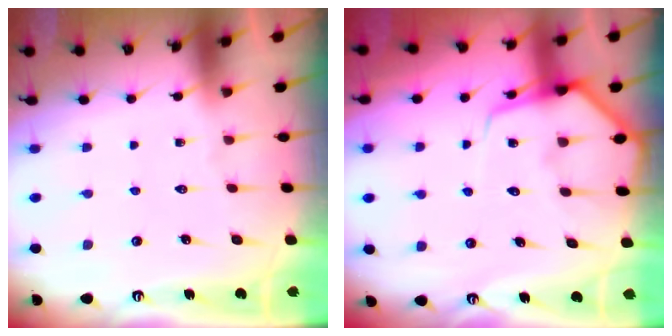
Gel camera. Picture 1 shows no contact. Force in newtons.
{"total": 7.7, "press": 7.7, "slide": 0.8}